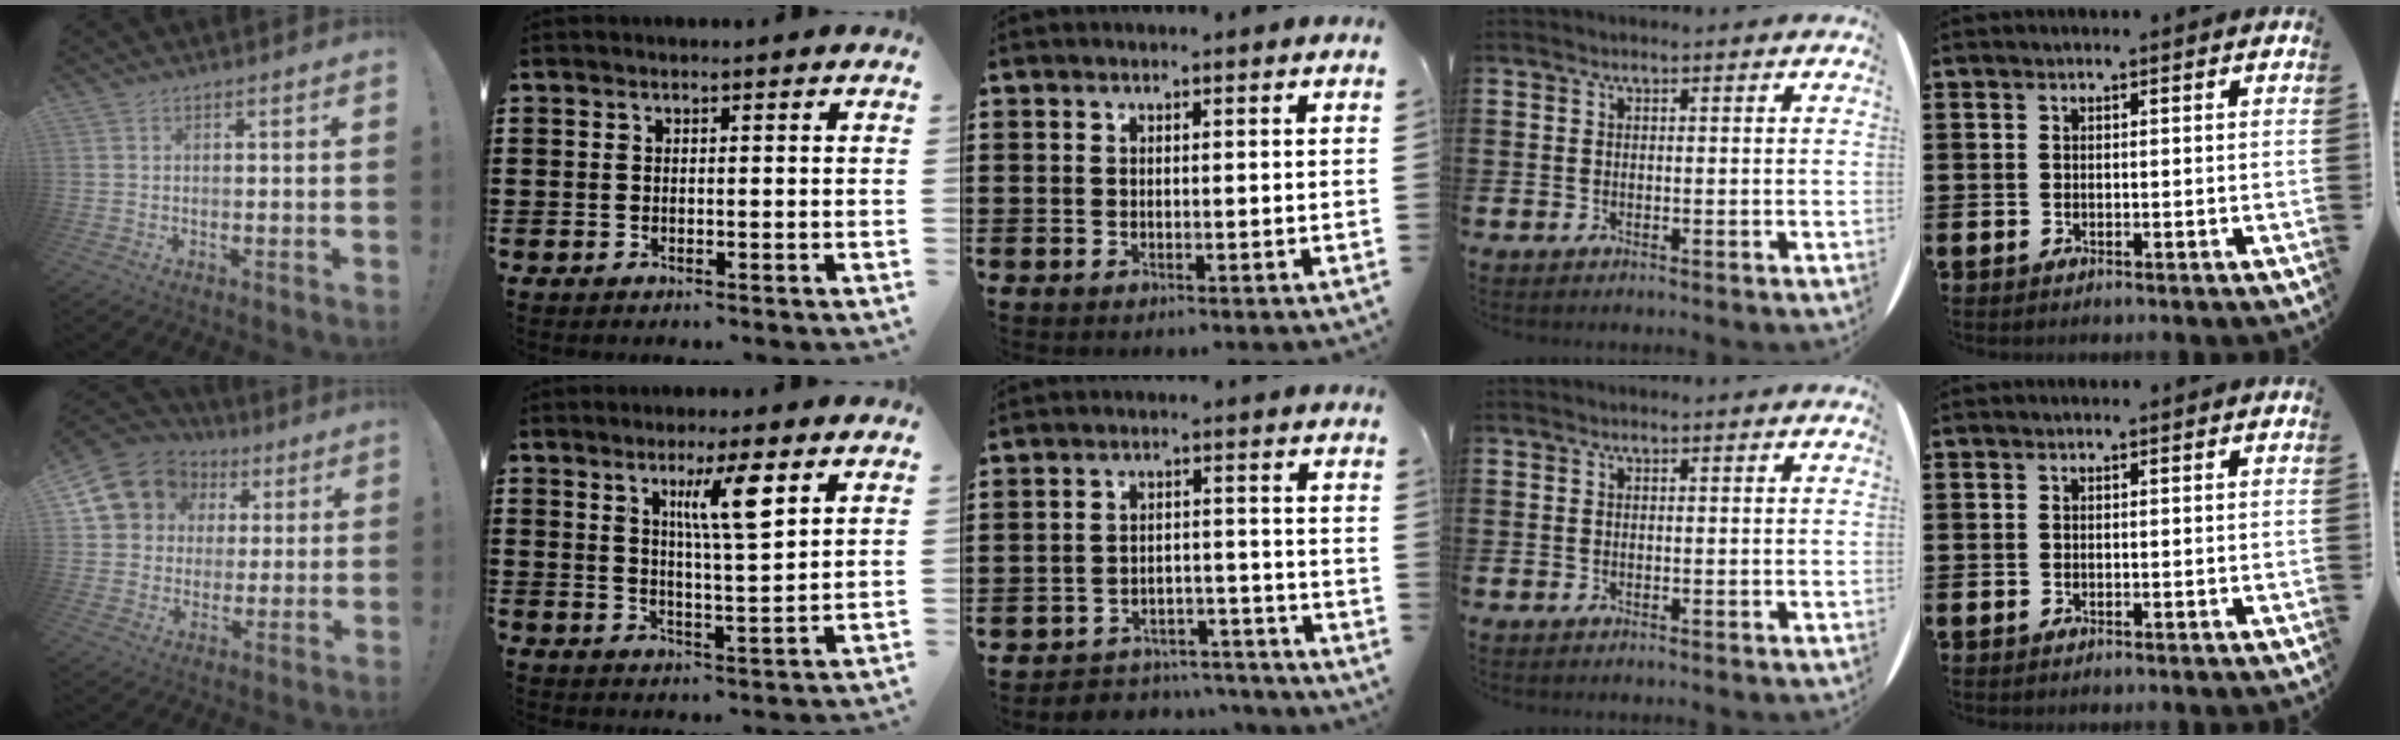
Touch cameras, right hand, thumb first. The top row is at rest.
{"thumb": {"total": 12.7, "force": [5.2, 10.7, 4.2], "torque": [-0.066, -0.024, 0.114]}, "index": {"total": 7.4, "force": [3.7, 1.0, 6.3], "torque": [-0.117, 0.001, 0.056]}, "middle": {"total": 4.6, "force": [-4.5, 0.8, 0.1], "torque": [-0.005, 0.008, -0.094]}}